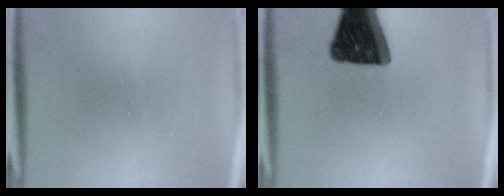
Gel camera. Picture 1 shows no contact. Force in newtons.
{"total": 17.1}